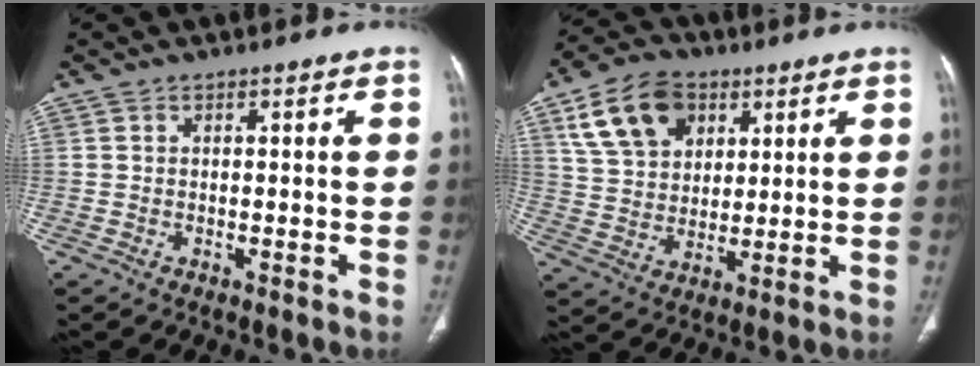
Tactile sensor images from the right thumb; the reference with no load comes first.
{"total": 14.1, "force": [6.3, 9.8, 7.9], "torque": [-0.121, -0.010, 0.118]}